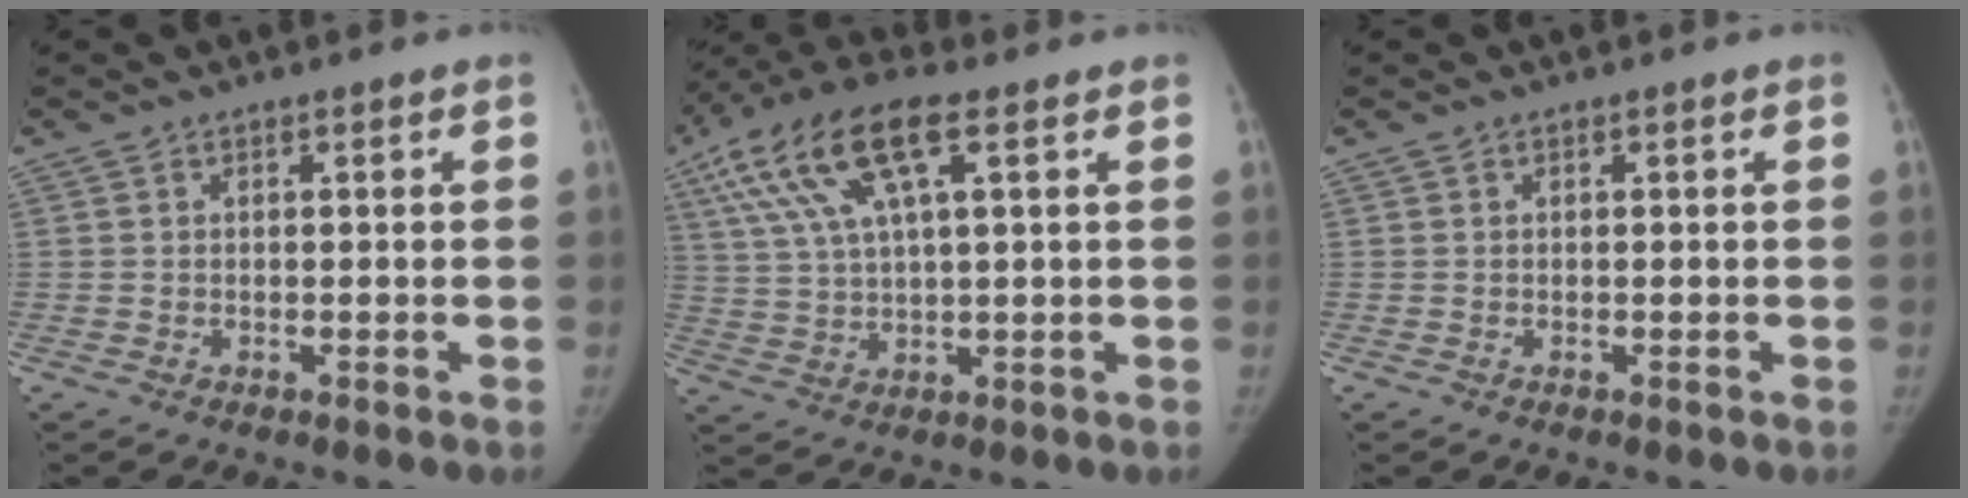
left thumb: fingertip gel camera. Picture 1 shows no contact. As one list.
[{"total": 15.1, "force": [6.2, 5.2, 12.8], "torque": [-0.265, 0.012, 0.110]}, {"total": 0.0}]